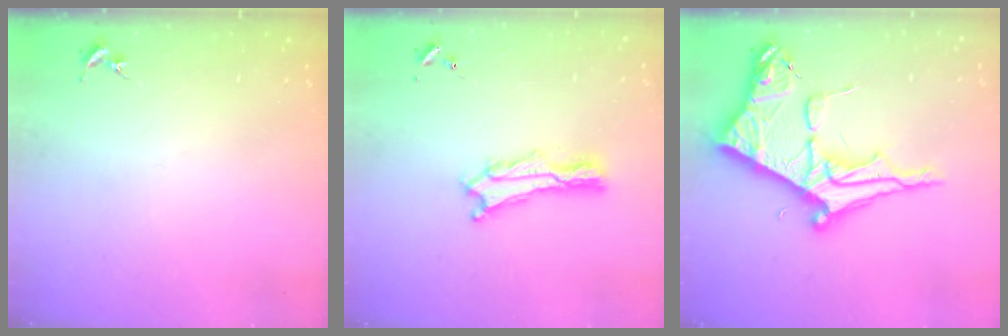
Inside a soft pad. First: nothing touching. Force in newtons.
{"total": 2.2, "press": 2.2, "slide": 0.3}
{"total": 10.1, "press": 10.1, "slide": 1.1}